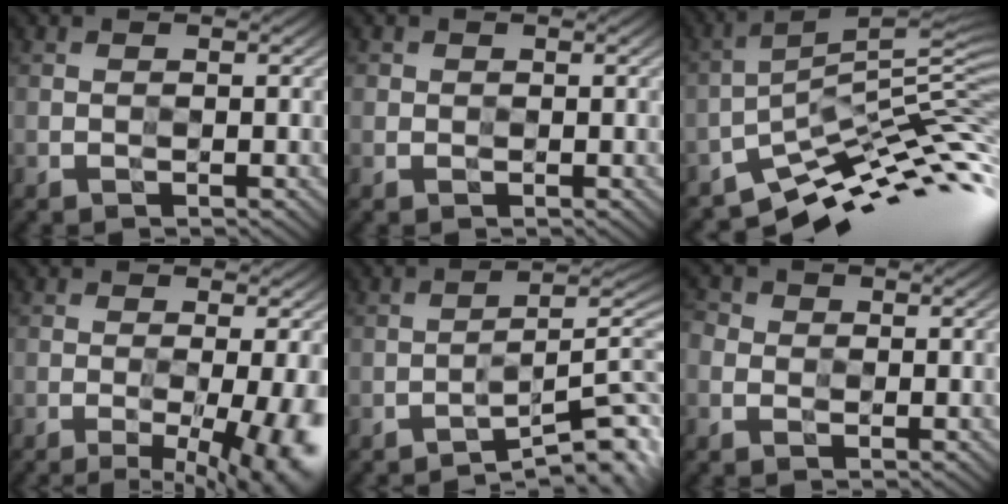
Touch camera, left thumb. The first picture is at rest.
{"total": 0.8, "force": [0.2, 0.8, 0.1], "torque": [0.001, -0.004, -0.002]}
{"total": 13.0, "force": [-7.0, 3.5, 10.4], "torque": [-0.180, 0.003, -0.130]}
{"total": 9.8, "force": [-3.1, 2.8, 8.8], "torque": [-0.104, -0.011, -0.034]}
{"total": 8.2, "force": [-4.7, 1.6, 6.5], "torque": [-0.100, 0.004, -0.073]}
{"total": 2.6, "force": [-0.8, 2.3, 0.9], "torque": [-0.024, 0.004, -0.027]}